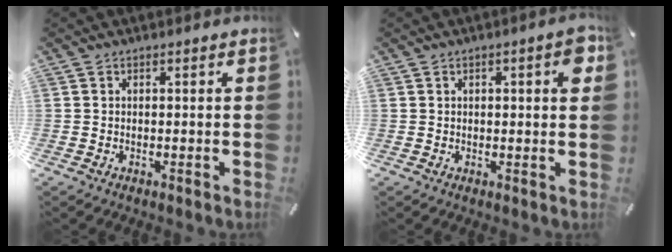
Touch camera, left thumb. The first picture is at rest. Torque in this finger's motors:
{"motor_torque": [0.03, 0.03, 0.18, 0.11, 0.00]}